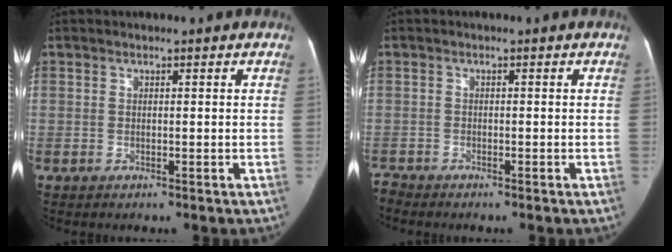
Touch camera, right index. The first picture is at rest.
{"total": 1.7, "force": [-1.6, 0.3, -0.2], "torque": [0.001, -0.005, -0.029]}